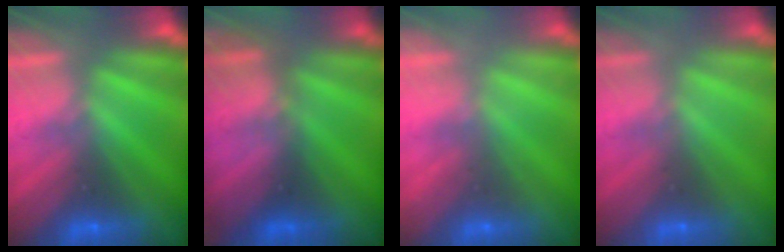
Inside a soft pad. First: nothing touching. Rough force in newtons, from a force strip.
{"total": 2.9}
{"total": 2.1}
{"total": 3.7}